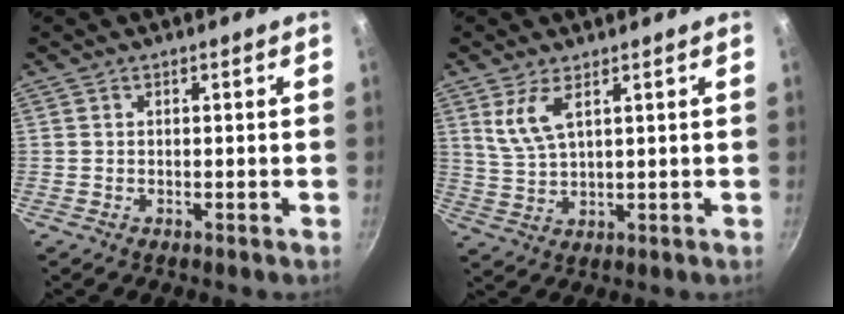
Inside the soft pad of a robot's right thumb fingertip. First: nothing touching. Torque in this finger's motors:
{"motor_torque": [-0.27, 0.35, 0.27, -0.25, 0.19]}